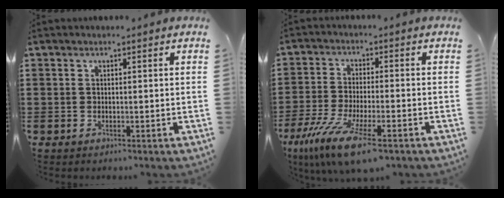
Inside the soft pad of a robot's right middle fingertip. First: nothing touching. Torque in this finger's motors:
{"motor_torque": [2.14, 0.00, 1.03, 0.20]}